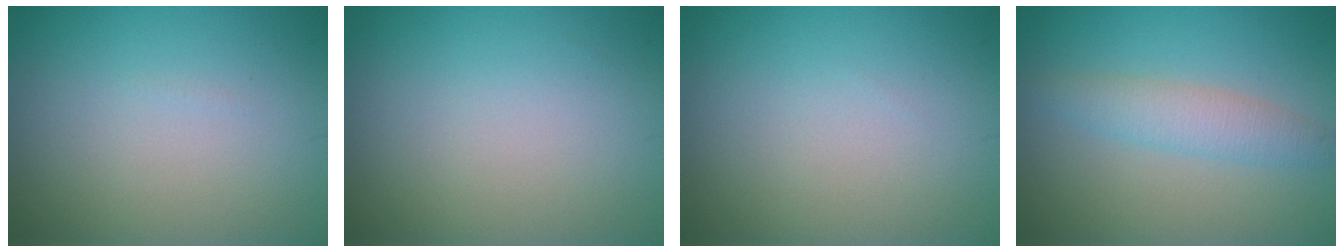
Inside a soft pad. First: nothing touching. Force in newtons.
{"total": 0.0}
{"total": 0.0}
{"total": 2.7, "press": 2.7, "slide": 0.0}